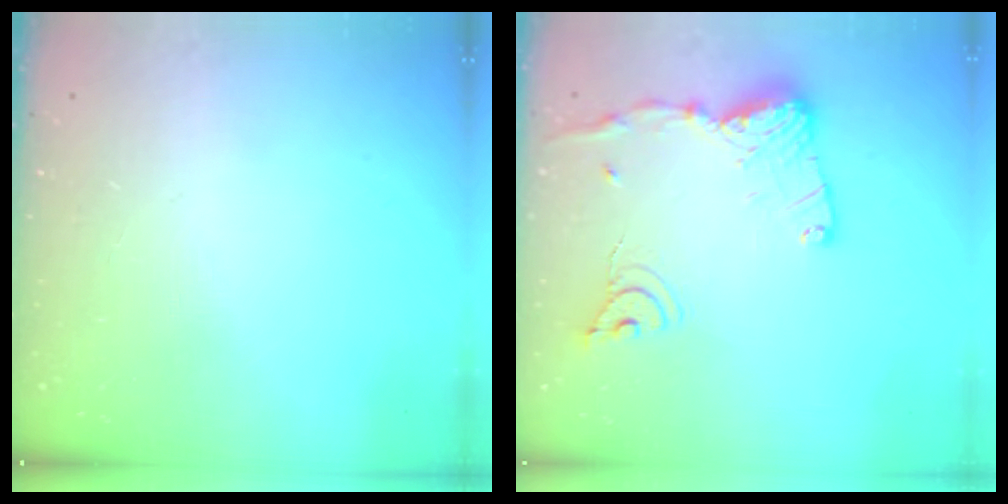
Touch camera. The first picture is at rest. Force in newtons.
{"total": 15.3, "press": 15.3, "slide": 1.2}